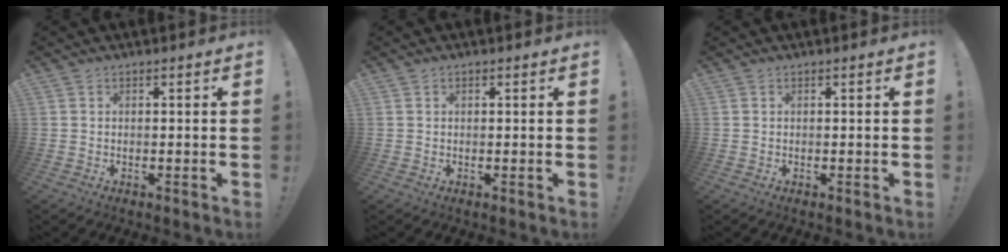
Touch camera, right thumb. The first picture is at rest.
{"total": 0.0}
{"total": 0.0}